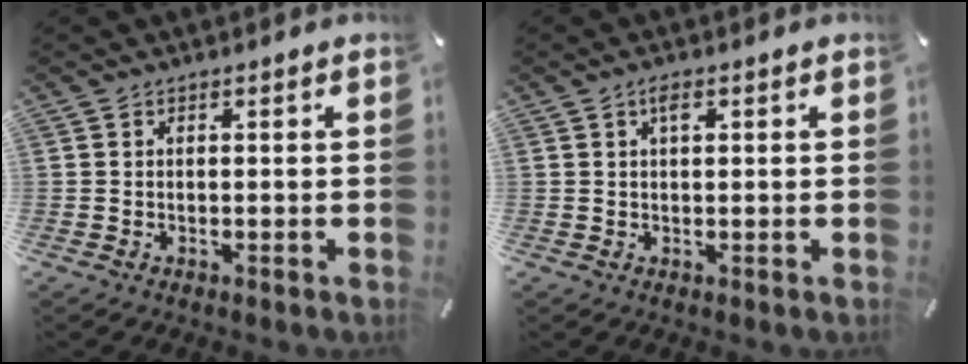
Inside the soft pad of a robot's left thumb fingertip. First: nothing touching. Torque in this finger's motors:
{"motor_torque": [0.36, 0.32, 0.32, -0.20, 0.10]}